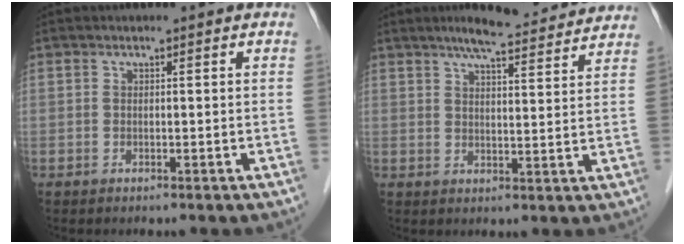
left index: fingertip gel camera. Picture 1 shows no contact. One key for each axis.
{"total": 11.6, "fx": 10.3, "fy": 1.2, "fz": 5.3, "tx": -0.073, "ty": 0.013, "tz": 0.129}